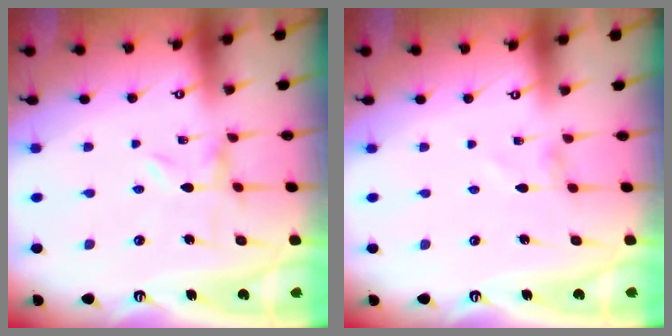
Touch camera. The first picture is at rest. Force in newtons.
{"total": 0.0}